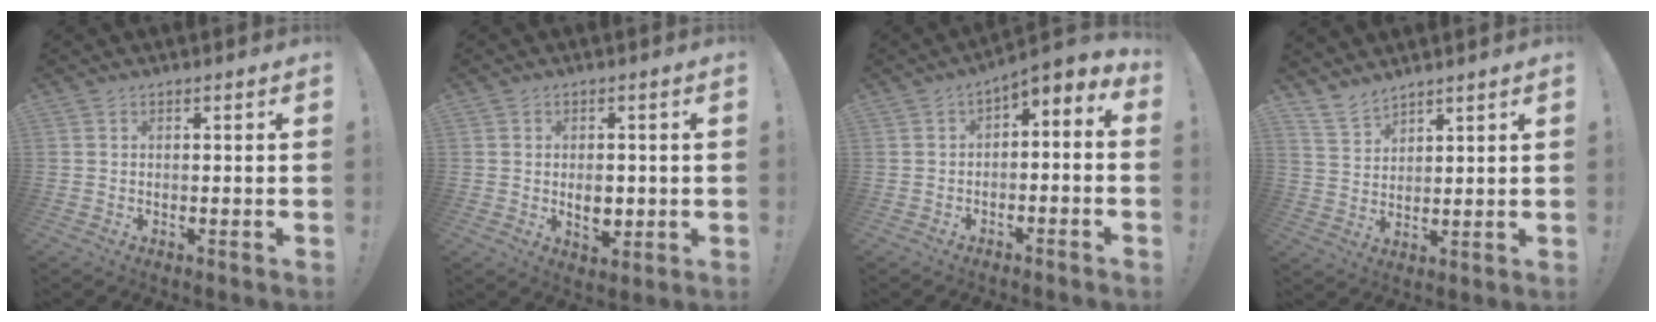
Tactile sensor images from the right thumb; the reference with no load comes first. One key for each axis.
{"total": 5.4, "fx": -0.5, "fy": 3.7, "fz": 3.9, "tx": -0.040, "ty": 0.001, "tz": -0.009}
{"total": 2.6, "fx": -0.7, "fy": 1.6, "fz": 2.0, "tx": -0.029, "ty": 0.002, "tz": -0.012}
{"total": 6.7, "fx": 5.9, "fy": 2.8, "fz": 1.4, "tx": -0.033, "ty": -0.040, "tz": 0.116}